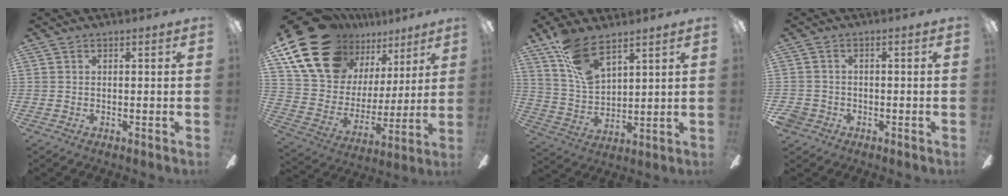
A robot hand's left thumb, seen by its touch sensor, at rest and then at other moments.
{"total": 21.2, "force": [14.6, 12.3, 9.4], "torque": [-0.176, -0.088, 0.280]}
{"total": 12.1, "force": [8.5, 4.9, 7.0], "torque": [-0.141, -0.034, 0.161]}
{"total": 3.0, "force": [-1.7, 2.3, 0.6], "torque": [-0.023, 0.004, -0.037]}